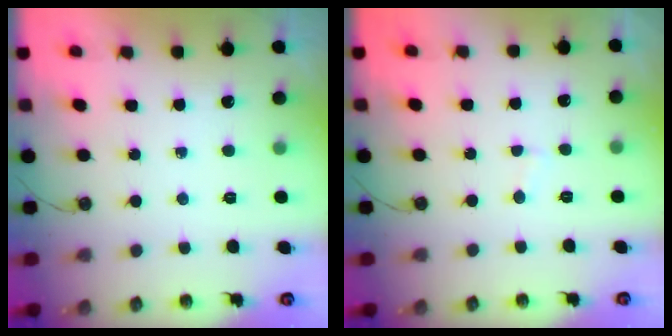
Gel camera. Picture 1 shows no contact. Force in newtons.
{"total": 1.7, "press": 1.7, "slide": 0.2}